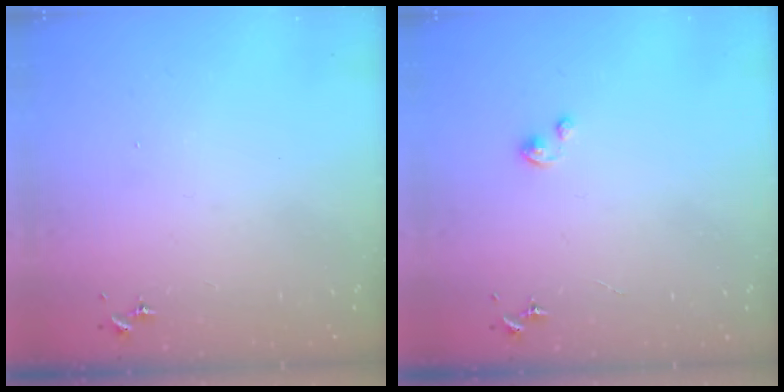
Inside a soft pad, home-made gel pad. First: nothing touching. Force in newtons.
{"total": 1.5, "press": 1.5, "slide": 0.2}